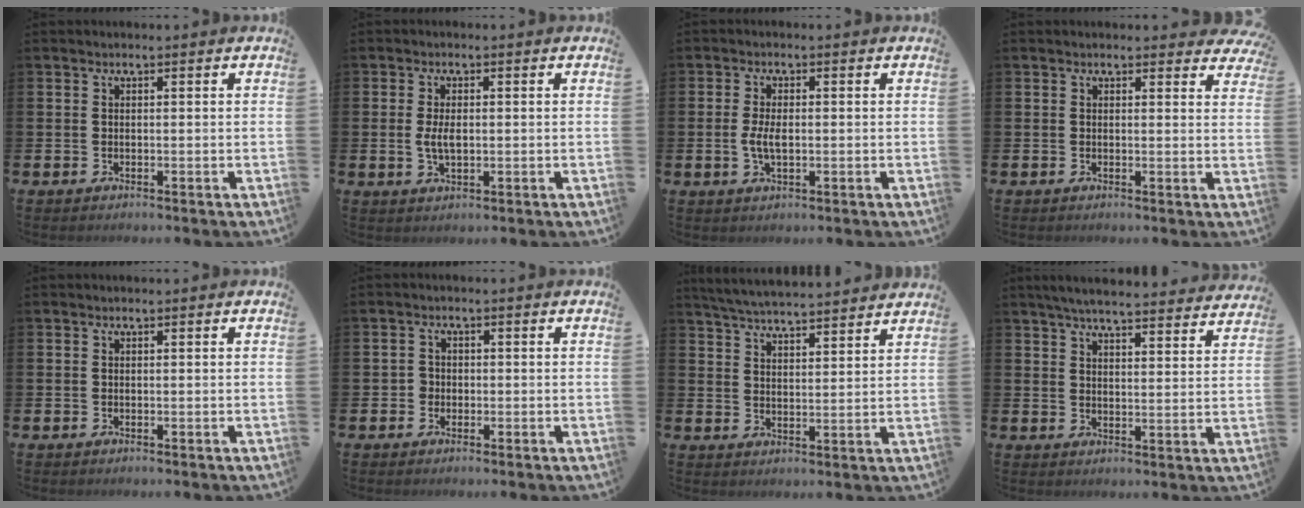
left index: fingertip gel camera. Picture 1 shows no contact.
{"total": 3.2, "force": [0.0, 1.6, 2.8], "torque": [-0.041, -0.001, -0.004]}
{"total": 3.3, "force": [-0.2, 1.5, 2.9], "torque": [-0.058, -0.001, -0.009]}
{"total": 1.8, "force": [1.7, 0.6, 0.1], "torque": [0.008, -0.006, 0.027]}
{"total": 0.0}
{"total": 1.6, "force": [-0.4, 1.5, 0.1], "torque": [0.005, 0.002, -0.014]}
{"total": 5.3, "force": [5.3, 0.0, 0.6], "torque": [-0.031, -0.034, 0.094]}
{"total": 5.7, "force": [5.5, 0.3, 1.5], "torque": [-0.041, -0.032, 0.096]}